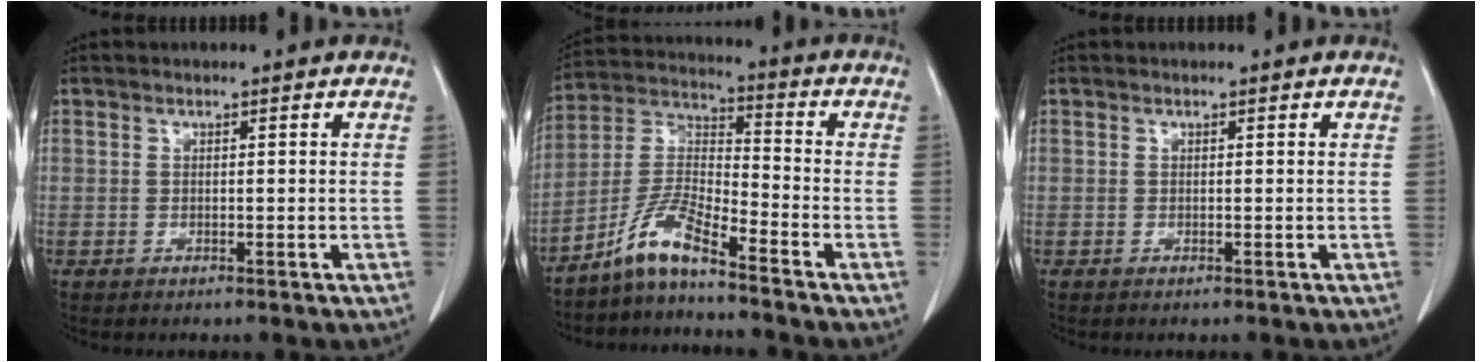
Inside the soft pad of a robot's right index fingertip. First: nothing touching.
{"total": 8.0, "force": [-6.4, 0.3, 4.8], "torque": [-0.109, 0.003, -0.131]}
{"total": 0.0}